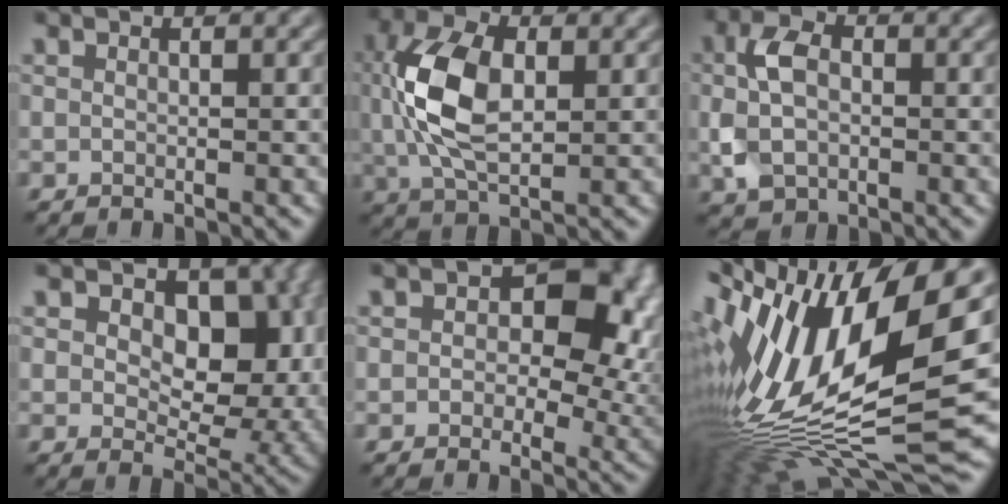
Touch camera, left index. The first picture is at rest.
{"total": 8.0, "force": [0.7, 4.5, 6.5], "torque": [-0.149, 0.007, 0.011]}
{"total": 4.9, "force": [-0.2, 3.4, 3.5], "torque": [-0.077, 0.000, -0.009]}
{"total": 10.4, "force": [2.2, 6.6, 7.7], "torque": [-0.099, -0.006, 0.030]}
{"total": 10.4, "force": [2.0, 7.2, 7.2], "torque": [-0.052, 0.003, 0.018]}
{"total": 17.4, "force": [0.1, 6.5, 16.2], "torque": [-0.311, 0.009, -0.004]}